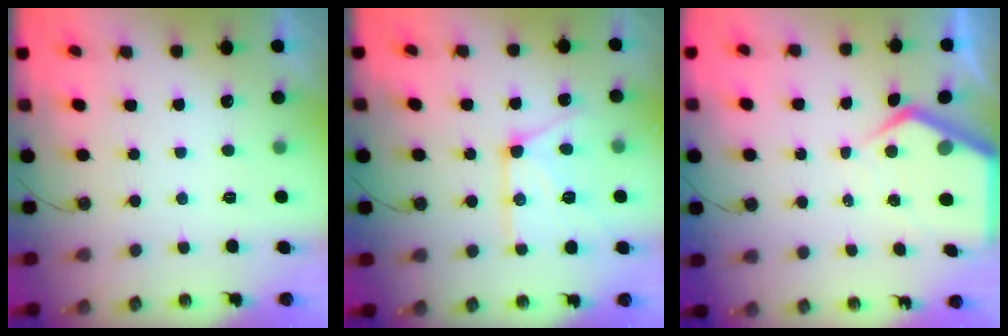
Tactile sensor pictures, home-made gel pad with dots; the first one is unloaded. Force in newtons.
{"total": 14.9, "press": 14.8, "slide": 1.1}
{"total": 8.0, "press": 7.9, "slide": 0.8}